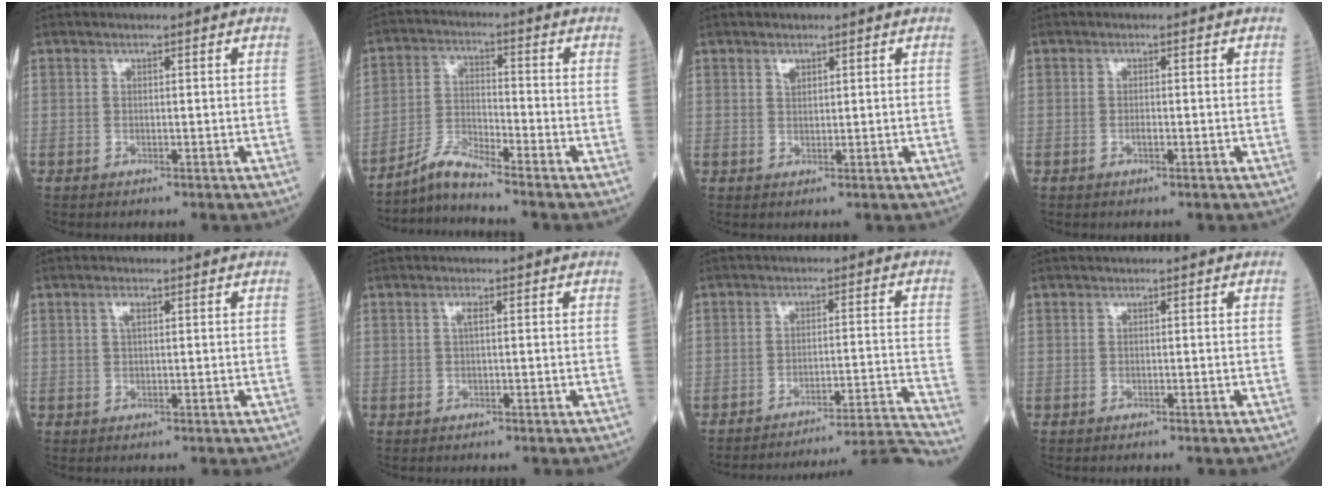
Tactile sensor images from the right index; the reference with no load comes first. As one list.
[{"total": 5.0, "force": [-4.8, -1.0, 1.3], "torque": [-0.036, -0.017, -0.092]}, {"total": 1.3, "force": [0.8, 0.8, 0.7], "torque": [-0.009, -0.001, 0.014]}, {"total": 0.9, "force": [-0.4, 0.1, 0.8], "torque": [-0.018, 0.000, -0.007]}, {"total": 1.4, "force": [0.6, 0.4, 1.2], "torque": [-0.025, 0.004, 0.010]}, {"total": 1.1, "force": [0.3, 0.2, 1.0], "torque": [-0.022, 0.003, 0.003]}, {"total": 16.7, "force": [-16.0, -4.0, 2.1], "torque": [0.000, -0.007, -0.217]}, {"total": 0.0}]